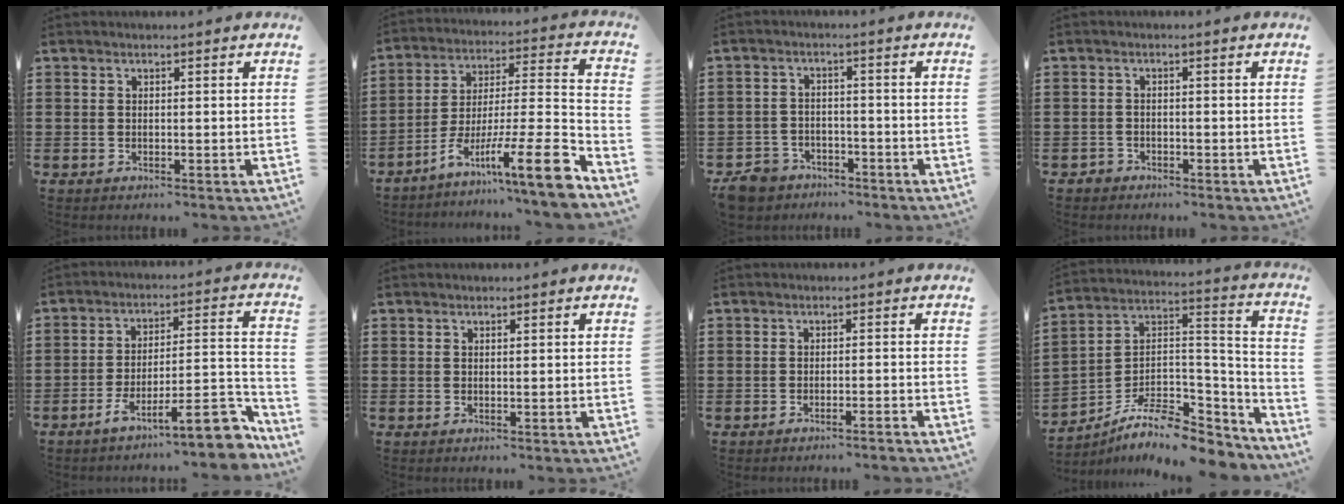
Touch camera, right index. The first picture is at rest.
{"total": 14.3, "force": [-9.5, 1.2, 10.7], "torque": [-0.165, 0.019, -0.166]}
{"total": 4.7, "force": [-4.4, 1.7, 0.5], "torque": [-0.032, 0.004, -0.094]}
{"total": 1.2, "force": [-1.1, 0.6, 0.0], "torque": [-0.004, 0.003, -0.025]}
{"total": 11.9, "force": [-8.0, 2.6, 8.4], "torque": [-0.118, 0.019, -0.142]}
{"total": 0.0}
{"total": 1.5, "force": [-1.4, -0.3, 0.7], "torque": [-0.011, 0.001, -0.026]}
{"total": 9.9, "force": [-7.5, 3.7, 5.3], "torque": [-0.103, 0.011, -0.145]}